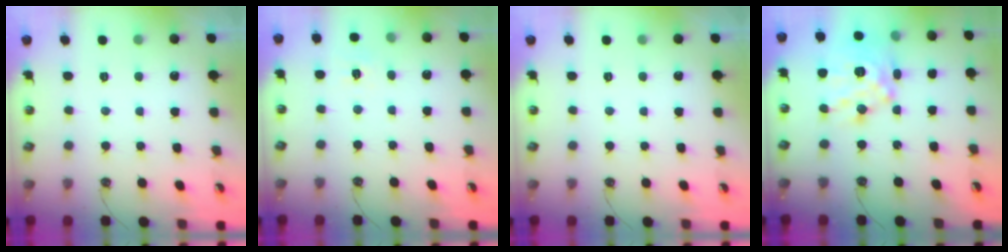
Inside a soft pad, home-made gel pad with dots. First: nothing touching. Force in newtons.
{"total": 5.6, "press": 5.5, "slide": 0.7}
{"total": 0.0}
{"total": 16.4, "press": 16.3, "slide": 1.8}